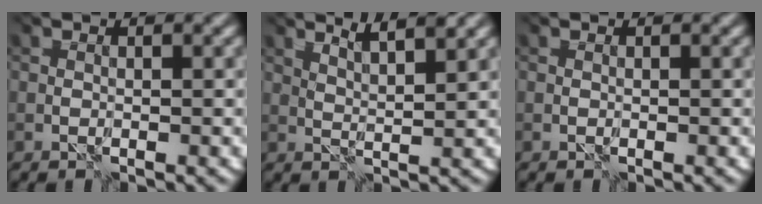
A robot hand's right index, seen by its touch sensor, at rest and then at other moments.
{"total": 3.2, "force": [2.9, -0.3, 1.4], "torque": [-0.023, 0.009, 0.052]}
{"total": 0.0}